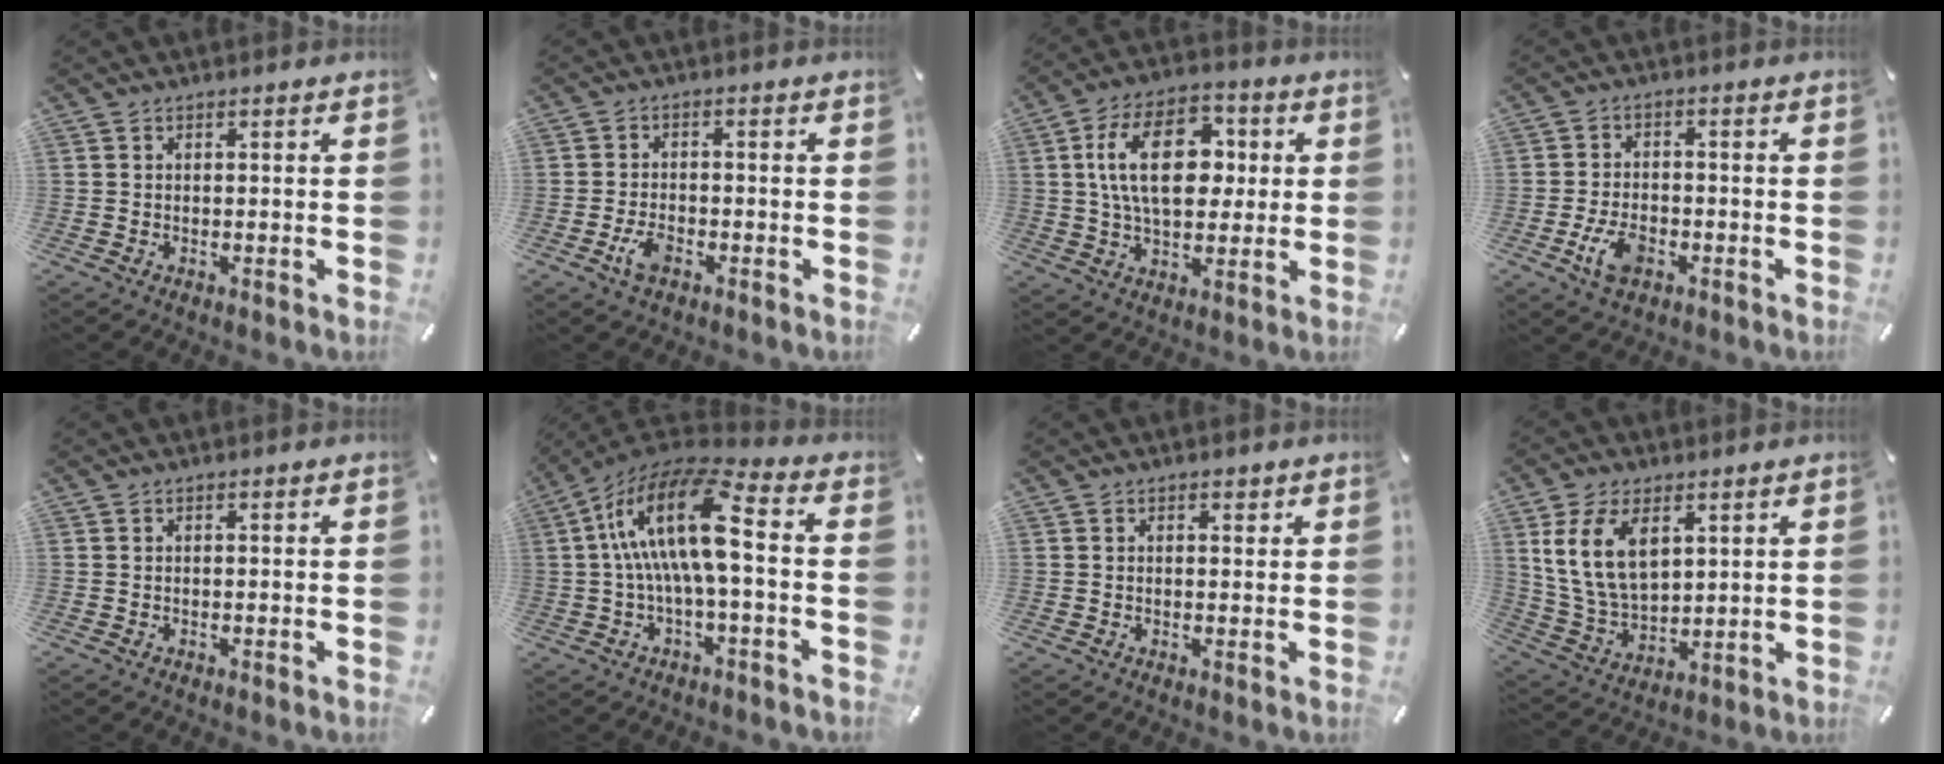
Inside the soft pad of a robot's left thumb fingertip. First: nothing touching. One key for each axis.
{"total": 4.5, "fx": -2.1, "fy": 2.5, "fz": 3.1, "tx": -0.076, "ty": 0.002, "tz": -0.043}
{"total": 17.1, "fx": 2.7, "fy": 10.8, "fz": 12.9, "tx": -0.245, "ty": 0.009, "tz": 0.040}
{"total": 6.6, "fx": -2.8, "fy": 4.1, "fz": 4.4, "tx": -0.101, "ty": 0.009, "tz": -0.053}
{"total": 0.0}
{"total": 19.5, "fx": 1.2, "fy": 7.2, "fz": 18.1, "tx": -0.352, "ty": 0.004, "tz": 0.017}
{"total": 1.1, "fx": 0.5, "fy": 0.8, "fz": 0.5, "tx": -0.003, "ty": 0.001, "tz": 0.006}
{"total": 12.5, "fx": 4.7, "fy": 8.0, "fz": 8.3, "tx": -0.197, "ty": -0.006, "tz": 0.087}